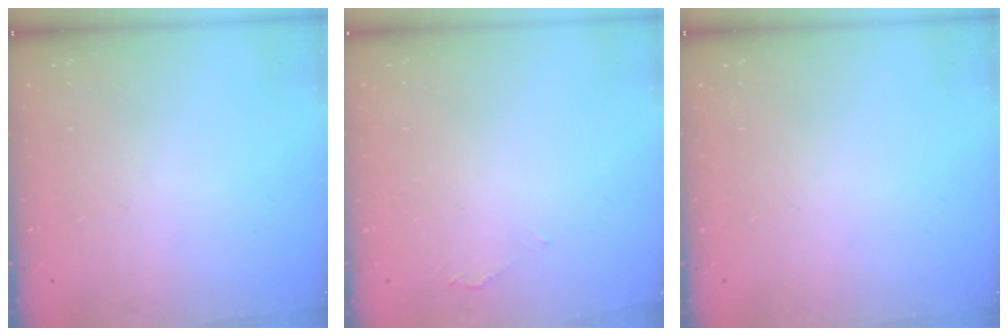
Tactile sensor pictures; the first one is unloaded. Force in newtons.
{"total": 1.0, "press": 1.0, "slide": 0.2}
{"total": 0.0}